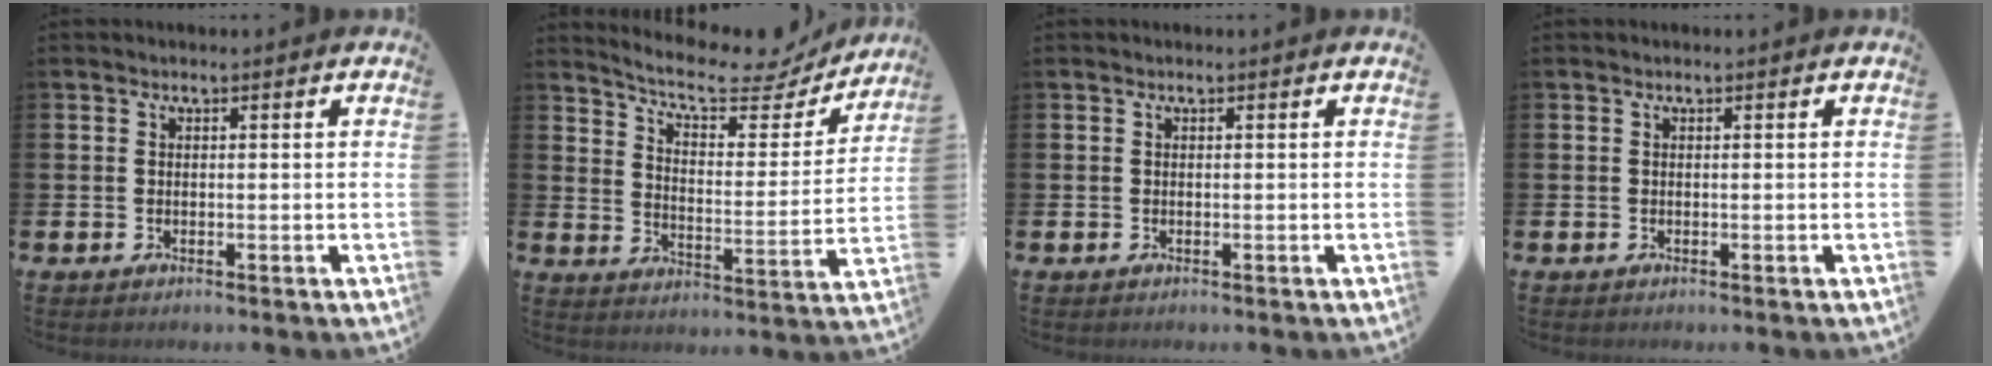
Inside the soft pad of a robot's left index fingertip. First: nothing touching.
{"total": 8.7, "force": [7.8, 2.3, 3.1], "torque": [-0.077, -0.056, 0.130]}
{"total": 0.0}
{"total": 0.0}